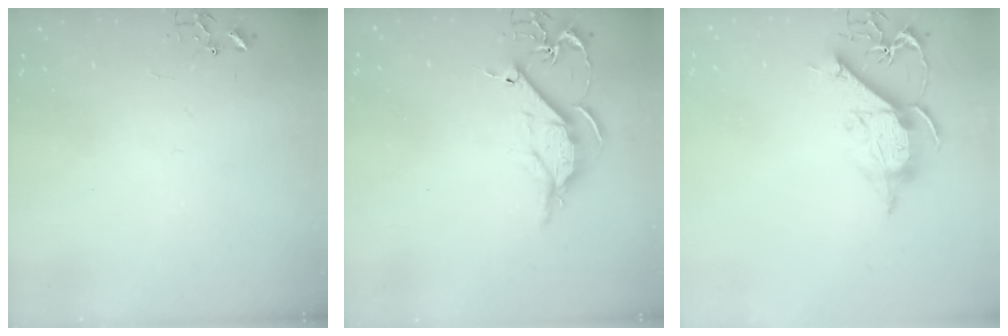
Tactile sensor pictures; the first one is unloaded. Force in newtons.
{"total": 9.9, "press": 9.8, "slide": 0.8}
{"total": 11.0, "press": 10.9, "slide": 1.2}